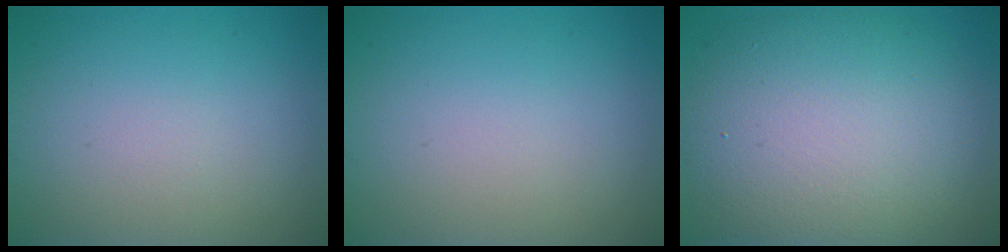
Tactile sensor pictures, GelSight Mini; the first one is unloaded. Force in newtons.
{"total": 0.0}
{"total": 11.5, "press": 11.4, "slide": 1.2}